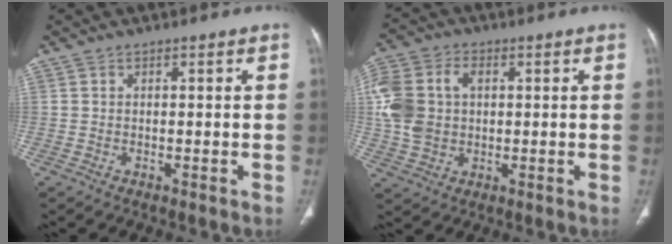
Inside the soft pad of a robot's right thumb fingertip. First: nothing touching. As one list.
[{"total": 12.5, "force": [1.4, 9.4, 8.1], "torque": [-0.171, 0.016, 0.028]}]